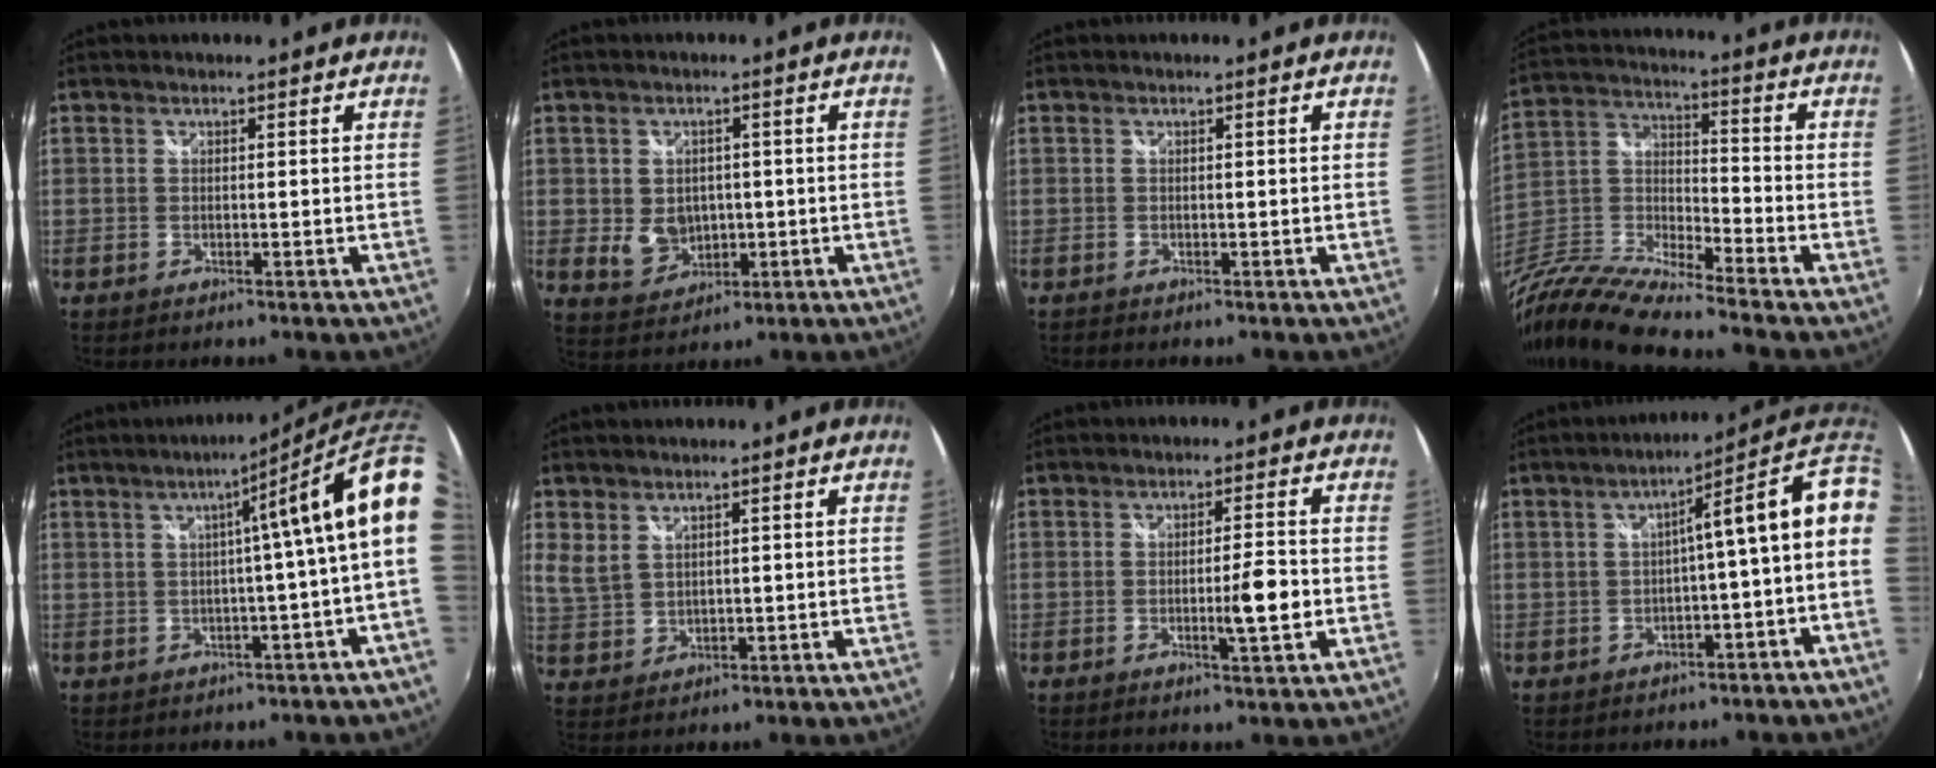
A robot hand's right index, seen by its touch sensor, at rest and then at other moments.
{"total": 6.1, "force": [-0.3, 5.1, 3.3], "torque": [-0.071, 0.002, 0.010]}
{"total": 0.7, "force": [-0.5, 0.1, 0.5], "torque": [-0.008, 0.002, -0.008]}
{"total": 14.4, "force": [-11.1, 3.0, 8.7], "torque": [-0.194, -0.013, -0.231]}
{"total": 10.5, "force": [4.9, -1.8, 9.2], "torque": [-0.115, 0.005, 0.060]}
{"total": 3.4, "force": [2.4, 1.8, 1.7], "torque": [-0.034, 0.002, 0.055]}
{"total": 5.1, "force": [-1.1, 0.0, 5.0], "torque": [-0.081, -0.003, -0.014]}
{"total": 11.7, "force": [0.2, 0.1, 11.7], "torque": [-0.152, 0.008, 0.007]}